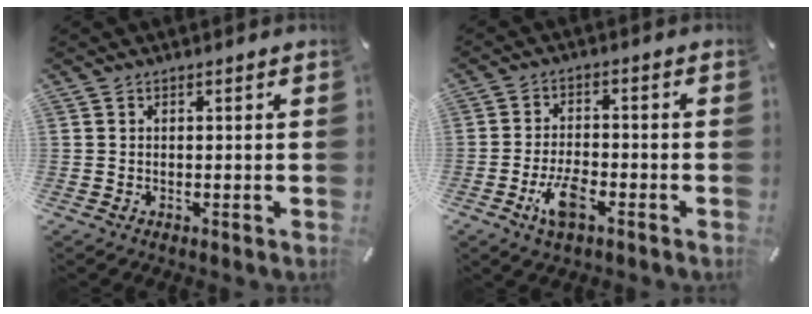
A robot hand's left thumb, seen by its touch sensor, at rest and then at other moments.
{"total": 7.3, "force": [-3.5, 3.4, 5.5], "torque": [-0.117, 0.009, -0.064]}